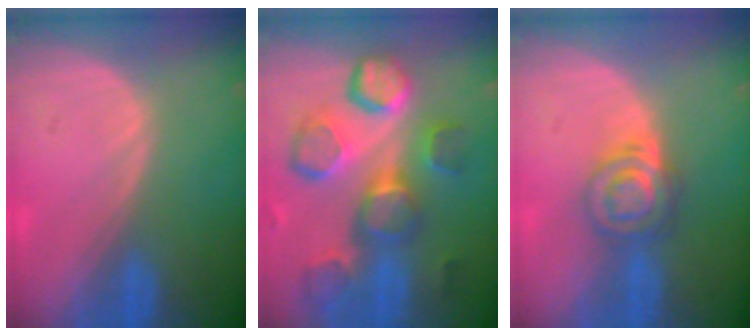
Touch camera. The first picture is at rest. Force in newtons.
{"total": 11.4, "press": 10.8, "slide": 3.6}
{"total": 6.6, "press": 5.6, "slide": 3.4}